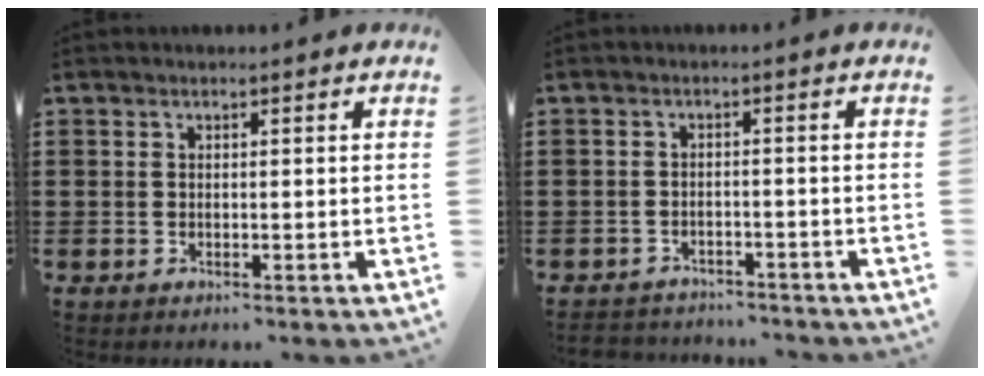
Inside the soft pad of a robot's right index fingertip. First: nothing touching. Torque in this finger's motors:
{"motor_torque": [-0.48, 0.61, -0.51, -0.21]}